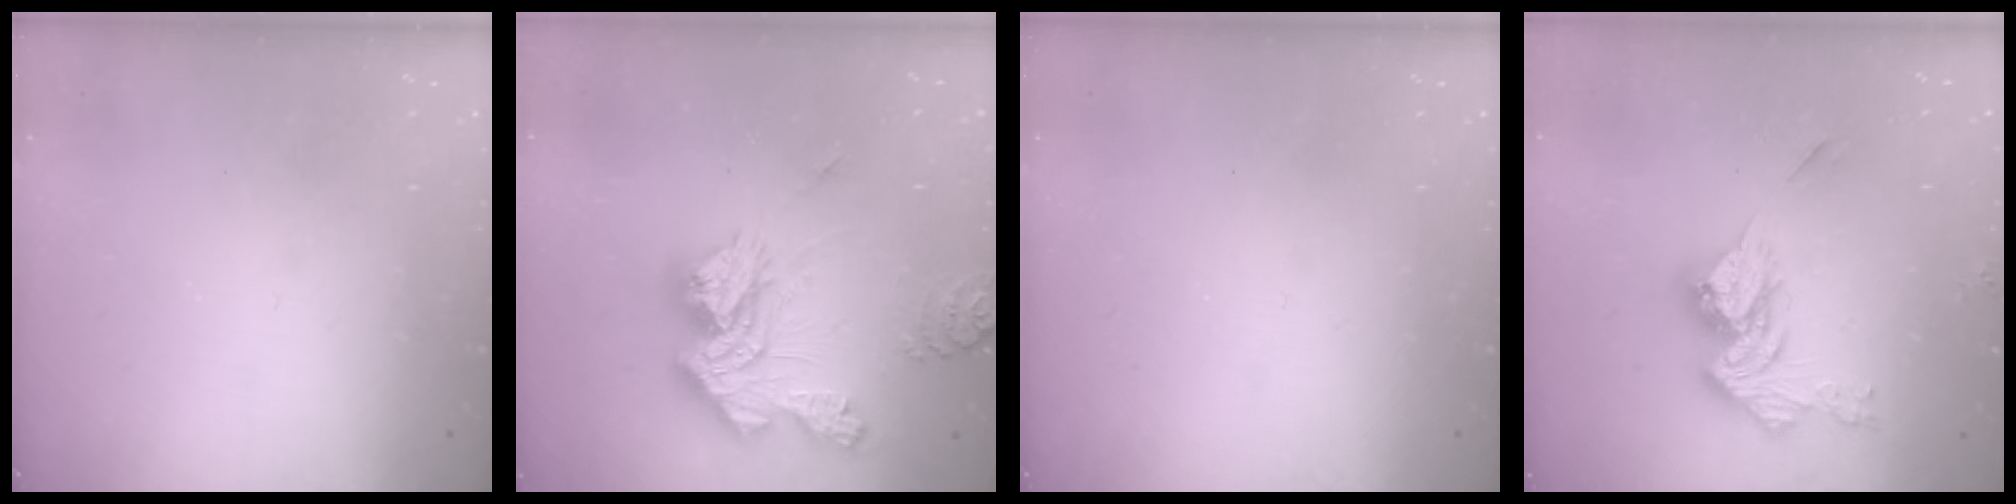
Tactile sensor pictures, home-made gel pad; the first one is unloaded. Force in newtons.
{"total": 20.4, "press": 20.3, "slide": 1.9}
{"total": 0.0}
{"total": 14.5, "press": 14.5, "slide": 0.8}